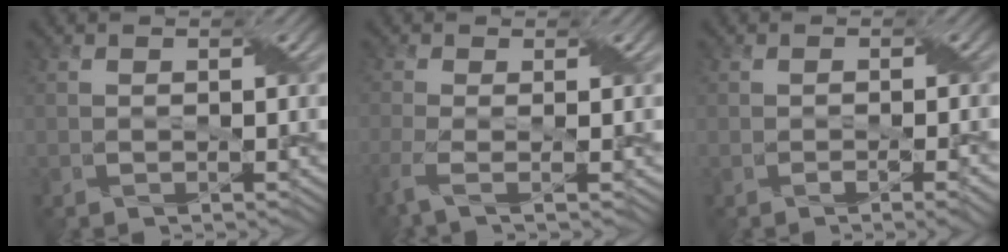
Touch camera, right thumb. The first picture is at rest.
{"total": 3.4, "force": [-1.4, 0.9, 3.0], "torque": [-0.062, -0.005, -0.039]}
{"total": 3.0, "force": [-1.0, 0.8, 2.7], "torque": [-0.035, -0.004, -0.015]}